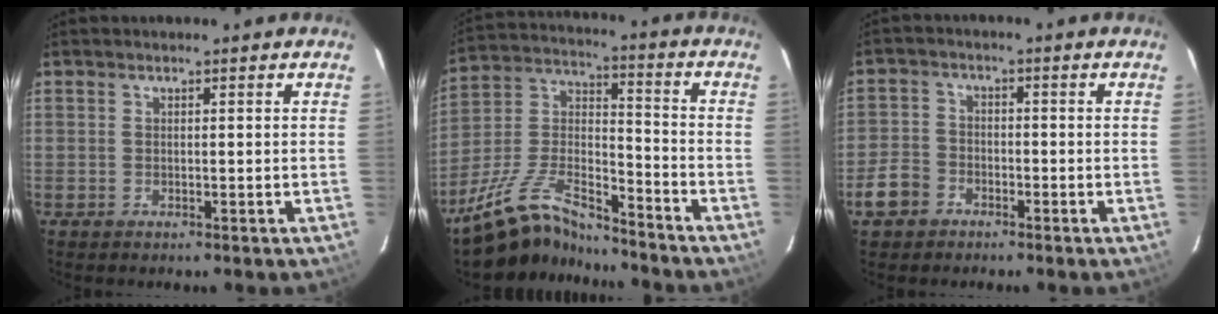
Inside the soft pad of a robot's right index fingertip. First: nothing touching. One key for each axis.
{"total": 15.7, "fx": -13.2, "fy": 4.8, "fz": 7.0, "tx": -0.156, "ty": 0.023, "tz": -0.243}
{"total": 5.9, "fx": -3.3, "fy": 4.5, "fz": 1.7, "tx": -0.042, "ty": 0.016, "tz": -0.062}